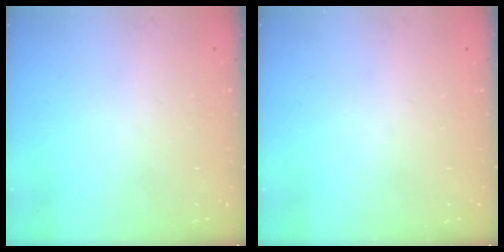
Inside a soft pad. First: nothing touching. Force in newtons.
{"total": 0.0}